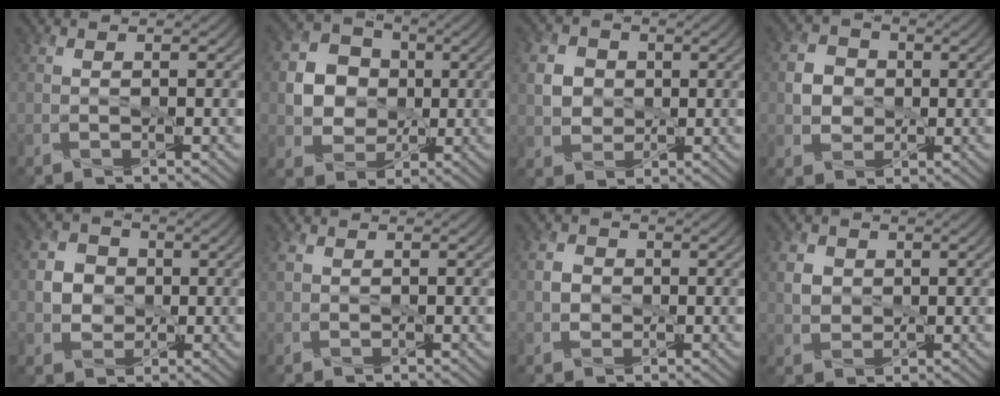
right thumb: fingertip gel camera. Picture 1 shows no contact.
{"total": 7.7, "force": [0.2, 6.7, 3.7], "torque": [-0.089, 0.004, -0.009]}
{"total": 5.0, "force": [0.5, 4.4, 2.3], "torque": [-0.083, 0.006, -0.001]}
{"total": 3.8, "force": [-0.3, 3.5, 1.5], "torque": [-0.047, 0.004, -0.015]}
{"total": 4.3, "force": [-0.1, 3.9, 1.8], "torque": [-0.055, 0.005, -0.014]}
{"total": 1.5, "force": [0.6, 1.1, 0.8], "torque": [-0.025, 0.005, 0.011]}
{"total": 2.4, "force": [-0.2, 2.1, 1.1], "torque": [-0.028, 0.002, -0.011]}
{"total": 3.9, "force": [1.0, 3.3, 1.8], "torque": [-0.062, 0.001, 0.012]}